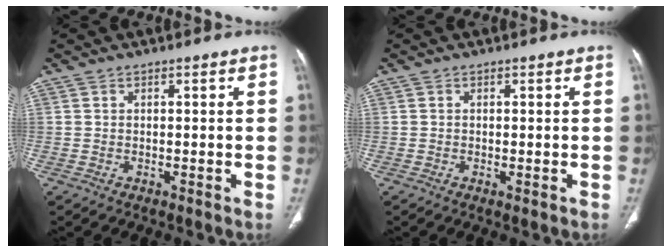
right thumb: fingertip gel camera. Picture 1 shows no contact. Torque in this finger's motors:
{"motor_torque": [-0.29, 0.18, -0.22, -0.23, -0.06]}